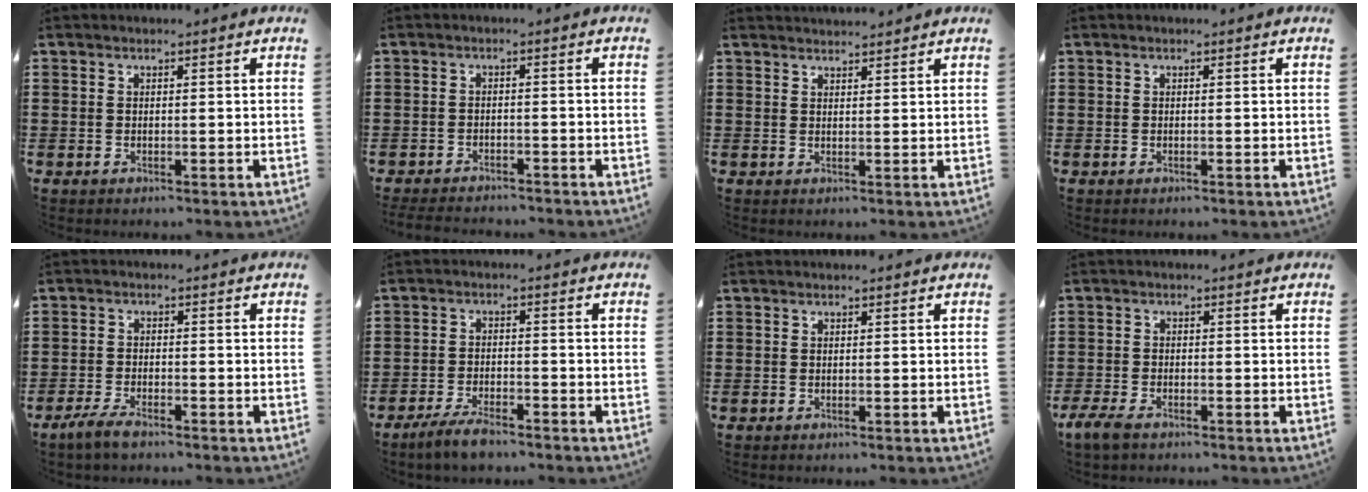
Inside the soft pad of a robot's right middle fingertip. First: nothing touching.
{"total": 2.7, "force": [-2.7, 0.4, 0.2], "torque": [-0.016, -0.004, -0.059]}
{"total": 1.8, "force": [1.8, 0.2, 0.0], "torque": [-0.006, 0.003, 0.036]}
{"total": 0.0}
{"total": 3.1, "force": [-2.3, 1.0, 1.8], "torque": [-0.045, 0.004, -0.049]}
{"total": 4.2, "force": [-3.5, 1.0, 2.2], "torque": [-0.049, 0.000, -0.069]}
{"total": 0.0}
{"total": 3.0, "force": [-2.1, 1.1, 1.8], "torque": [-0.053, 0.000, -0.047]}